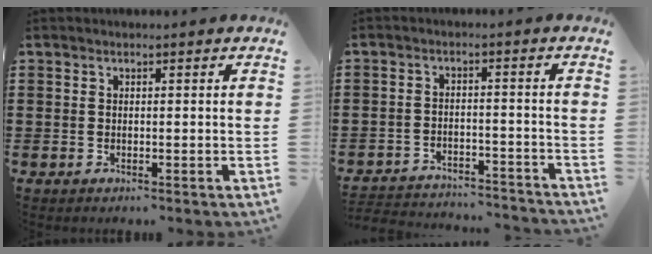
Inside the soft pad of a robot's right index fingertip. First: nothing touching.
{"total": 3.5, "force": [-3.5, 0.3, 0.3], "torque": [-0.011, 0.002, -0.074]}